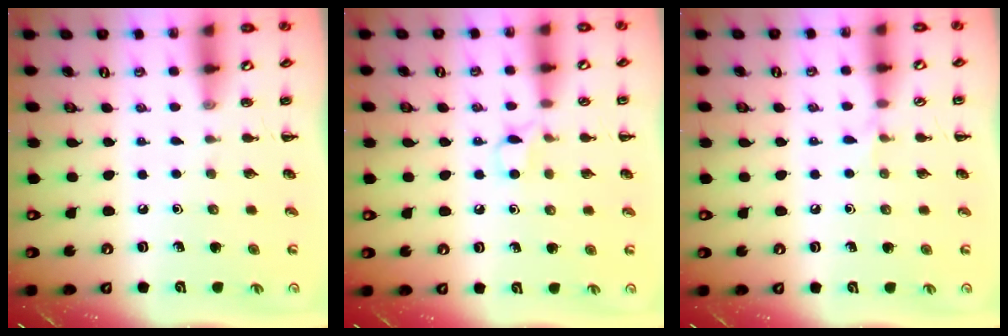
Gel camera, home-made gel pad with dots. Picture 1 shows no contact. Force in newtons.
{"total": 3.7, "press": 3.6, "slide": 0.8}
{"total": 3.4, "press": 3.2, "slide": 1.2}